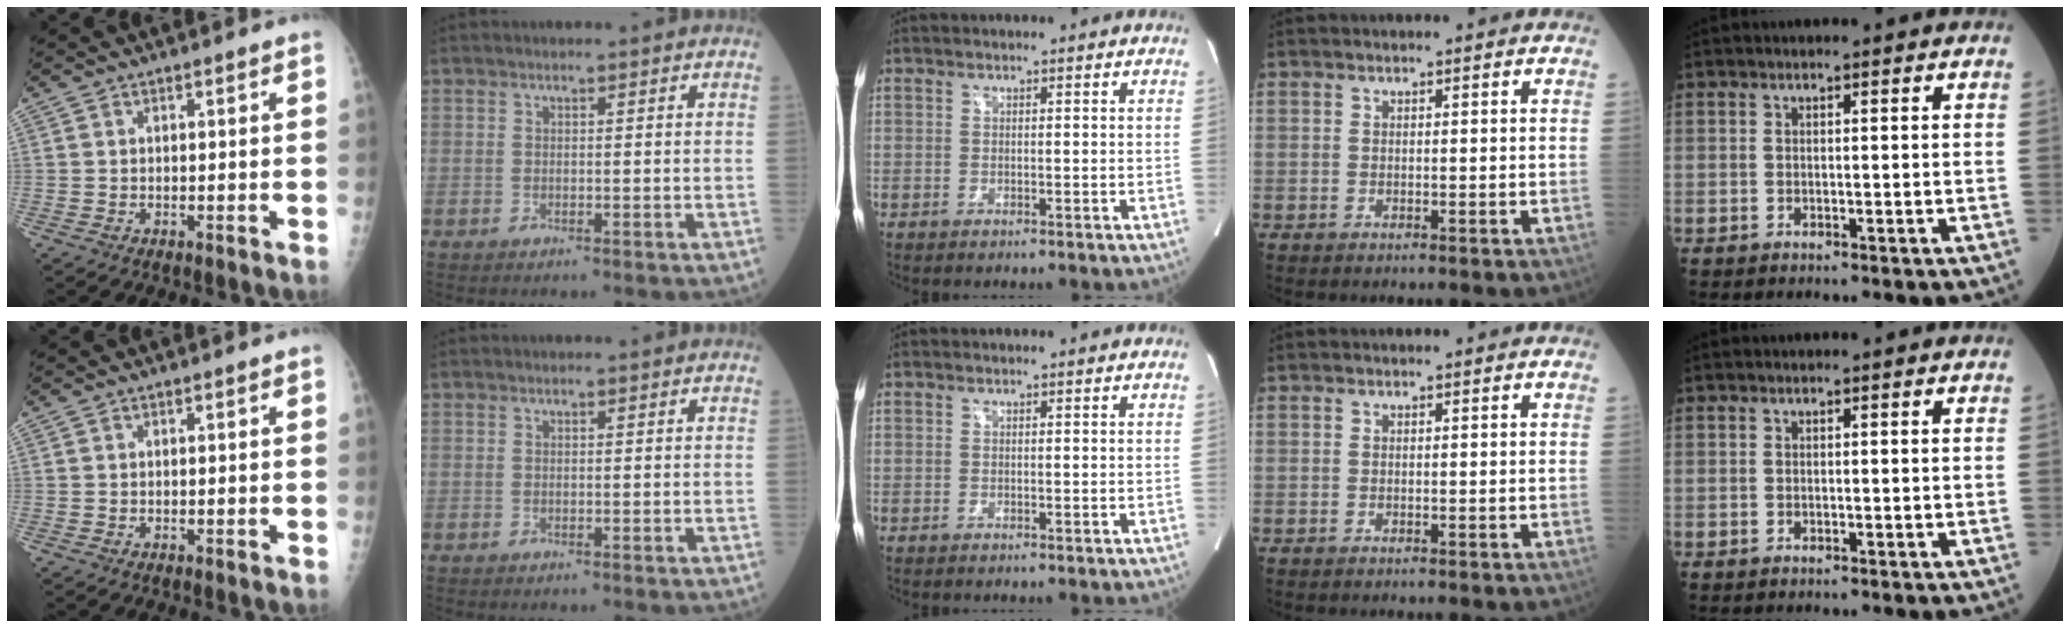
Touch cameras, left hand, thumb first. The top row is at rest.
{}